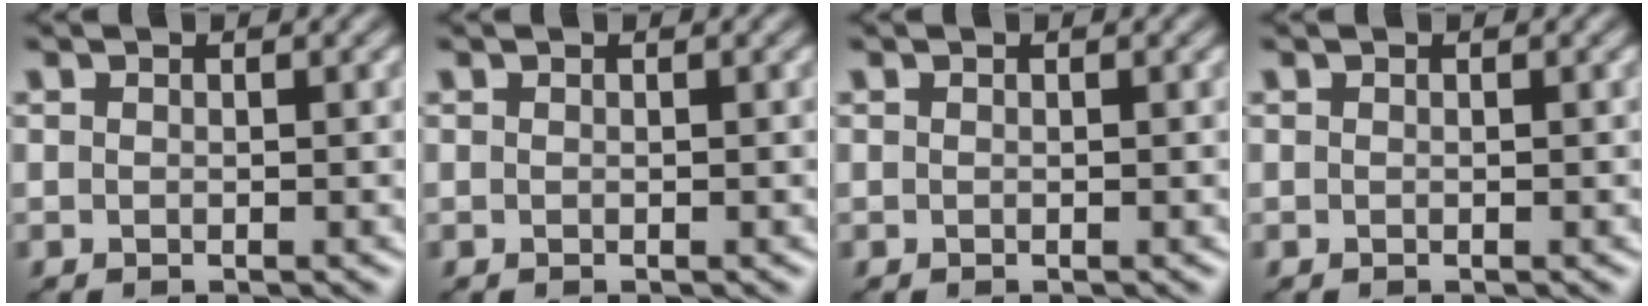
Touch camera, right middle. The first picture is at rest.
{"total": 0.0}
{"total": 0.0}
{"total": 0.0}